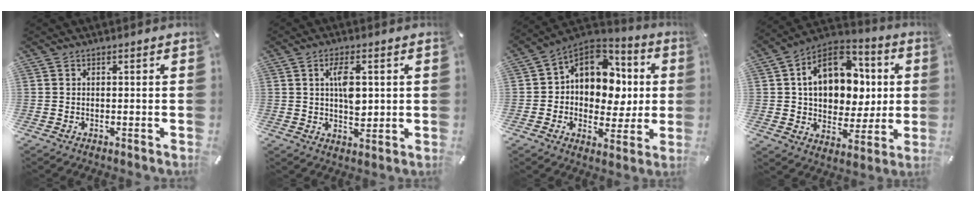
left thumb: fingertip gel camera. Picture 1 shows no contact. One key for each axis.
{"total": 7.2, "fx": 1.4, "fy": 3.8, "fz": 6.0, "tx": -0.105, "ty": -0.001, "tz": 0.016}
{"total": 13.6, "fx": 3.5, "fy": 11.1, "fz": 7.0, "tx": -0.107, "ty": -0.022, "tz": 0.072}
{"total": 16.9, "fx": 3.7, "fy": 12.8, "fz": 10.4, "tx": -0.172, "ty": -0.009, "tz": 0.071}